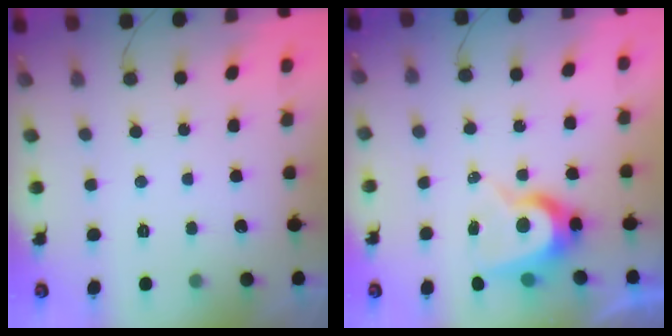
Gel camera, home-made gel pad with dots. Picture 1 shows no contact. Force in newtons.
{"total": 8.4, "press": 8.4, "slide": 0.5}